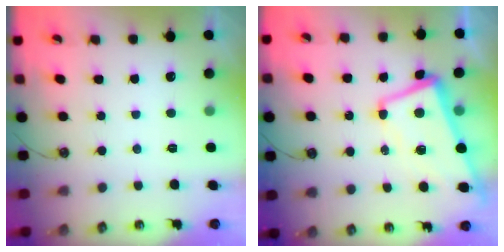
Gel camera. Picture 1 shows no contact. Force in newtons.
{"total": 2.8, "press": 2.3, "slide": 1.6}